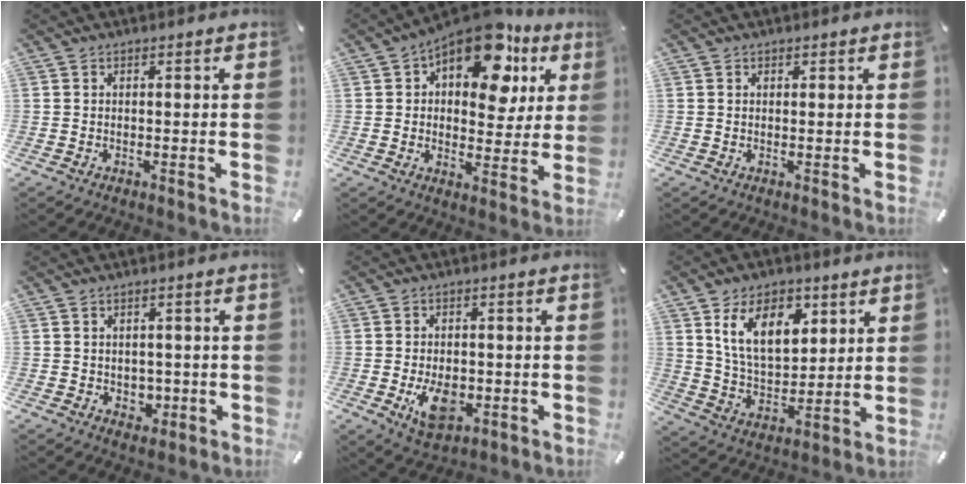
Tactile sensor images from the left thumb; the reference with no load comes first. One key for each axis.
{"total": 16.2, "fx": 9.5, "fy": 8.7, "fz": 9.9, "tx": -0.139, "ty": -0.058, "tz": 0.162}
{"total": 0.6, "fx": 0.3, "fy": 0.5, "fz": 0.2, "tx": -0.004, "ty": 0.002, "tz": 0.006}
{"total": 3.4, "fx": -0.1, "fy": 3.2, "fz": 1.2, "tx": 0.001, "ty": -0.005, "tz": -0.005}
{"total": 8.7, "fx": -1.8, "fy": 5.8, "fz": 6.2, "tx": -0.100, "ty": -0.001, "tz": -0.029}
{"total": 14.1, "fx": 7.1, "fy": 8.7, "fz": 8.6, "tx": -0.145, "ty": -0.014, "tz": 0.128}